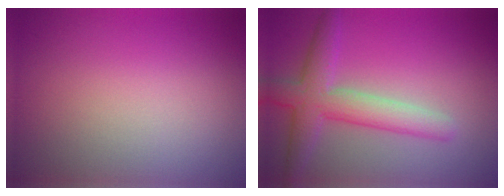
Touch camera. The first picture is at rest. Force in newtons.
{"total": 4.7, "press": 4.7, "slide": 0.1}